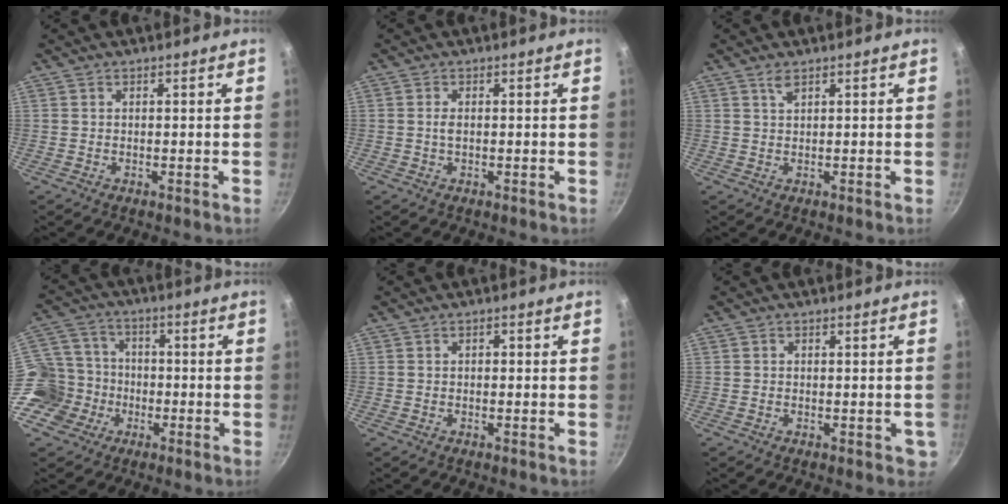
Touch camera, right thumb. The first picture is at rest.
{"total": 1.4, "force": [0.1, 0.8, 1.1], "torque": [-0.021, 0.002, 0.000]}
{"total": 1.5, "force": [0.9, 0.5, 1.0], "torque": [-0.019, -0.003, 0.018]}
{"total": 12.4, "force": [-4.3, 10.9, 4.0], "torque": [-0.055, 0.045, -0.086]}
{"total": 0.9, "force": [0.1, 0.6, 0.6], "torque": [-0.007, 0.006, 0.002]}
{"total": 2.1, "force": [-0.3, 1.5, 1.5], "torque": [-0.009, 0.001, -0.004]}